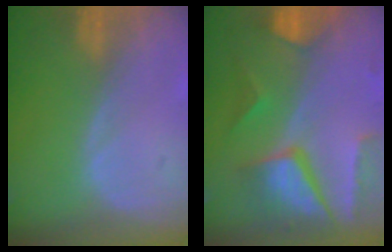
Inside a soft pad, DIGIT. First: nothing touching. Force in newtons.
{"total": 10.4, "press": 8.8, "slide": 5.7}